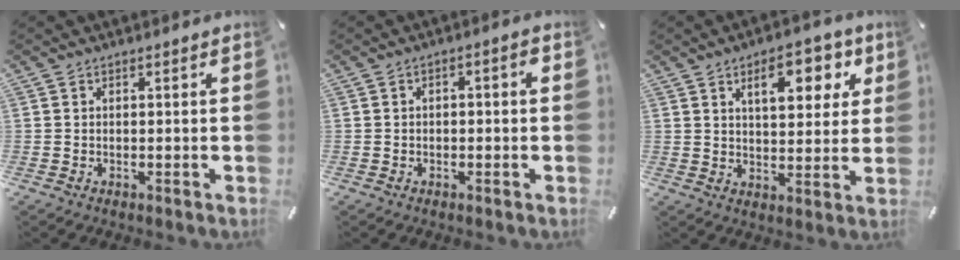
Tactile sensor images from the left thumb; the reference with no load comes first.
{"total": 2.4, "force": [-0.8, 1.1, 2.0], "torque": [-0.035, 0.009, -0.016]}
{"total": 11.3, "force": [5.5, 5.7, 8.1], "torque": [-0.101, -0.016, 0.085]}